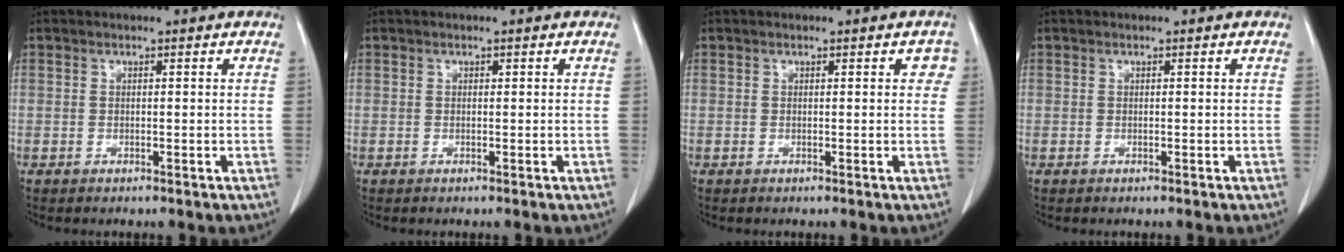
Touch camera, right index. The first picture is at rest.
{"total": 0.0}
{"total": 1.9, "force": [0.3, 0.9, 1.6], "torque": [-0.006, 0.009, -0.005]}
{"total": 0.0}